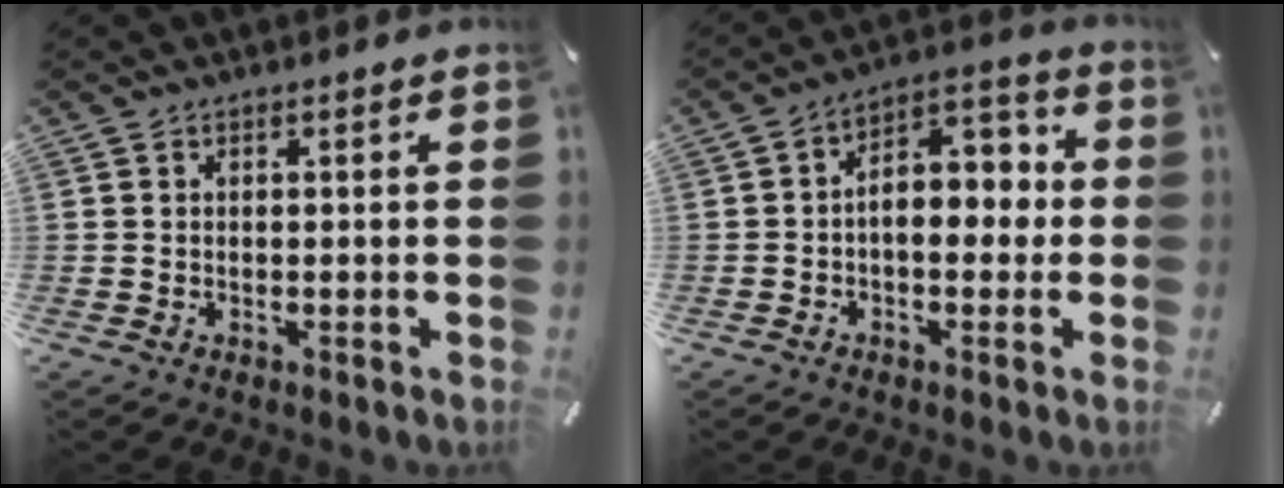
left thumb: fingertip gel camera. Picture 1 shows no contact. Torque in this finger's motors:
{"motor_torque": [0.20, 1.10, 1.19, -0.02, 0.23]}